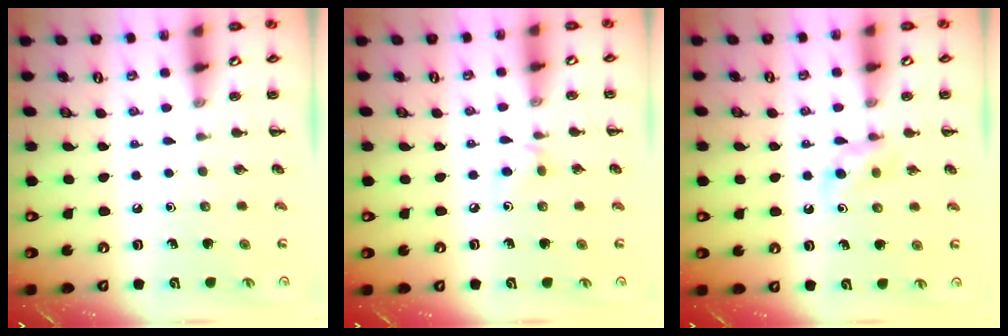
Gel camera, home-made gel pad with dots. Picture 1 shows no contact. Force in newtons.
{"total": 5.5, "press": 5.2, "slide": 1.8}
{"total": 6.2, "press": 5.7, "slide": 2.3}